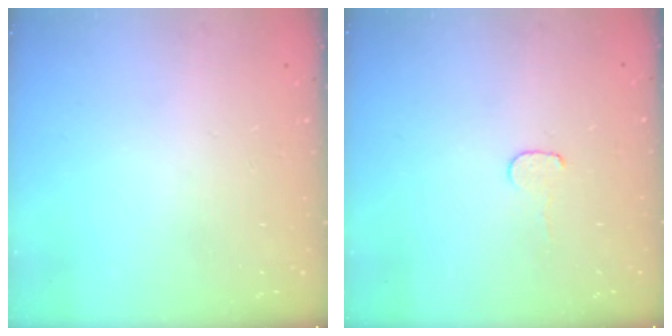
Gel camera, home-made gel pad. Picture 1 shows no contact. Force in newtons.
{"total": 3.7, "press": 3.6, "slide": 0.3}